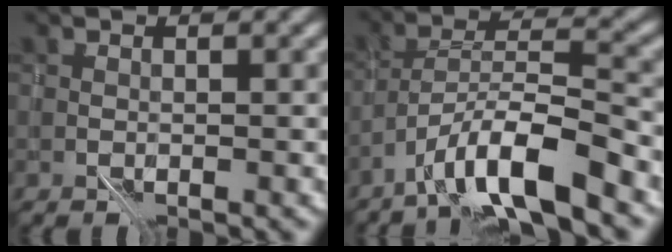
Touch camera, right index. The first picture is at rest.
{"total": 7.0, "force": [-5.0, 0.8, 4.9], "torque": [-0.082, 0.014, -0.089]}